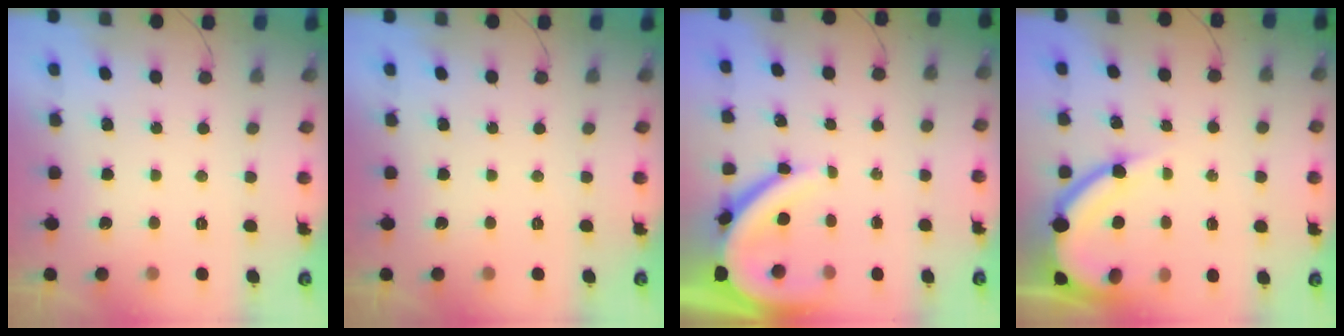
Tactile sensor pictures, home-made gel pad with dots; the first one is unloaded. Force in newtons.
{"total": 0.0}
{"total": 8.7, "press": 8.6, "slide": 1.0}
{"total": 11.2, "press": 11.1, "slide": 1.2}